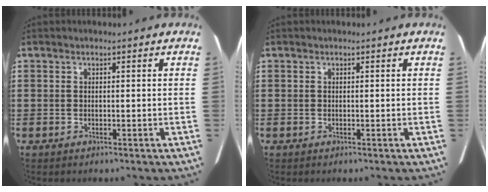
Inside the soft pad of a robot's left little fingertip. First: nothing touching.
{"total": 0.0}